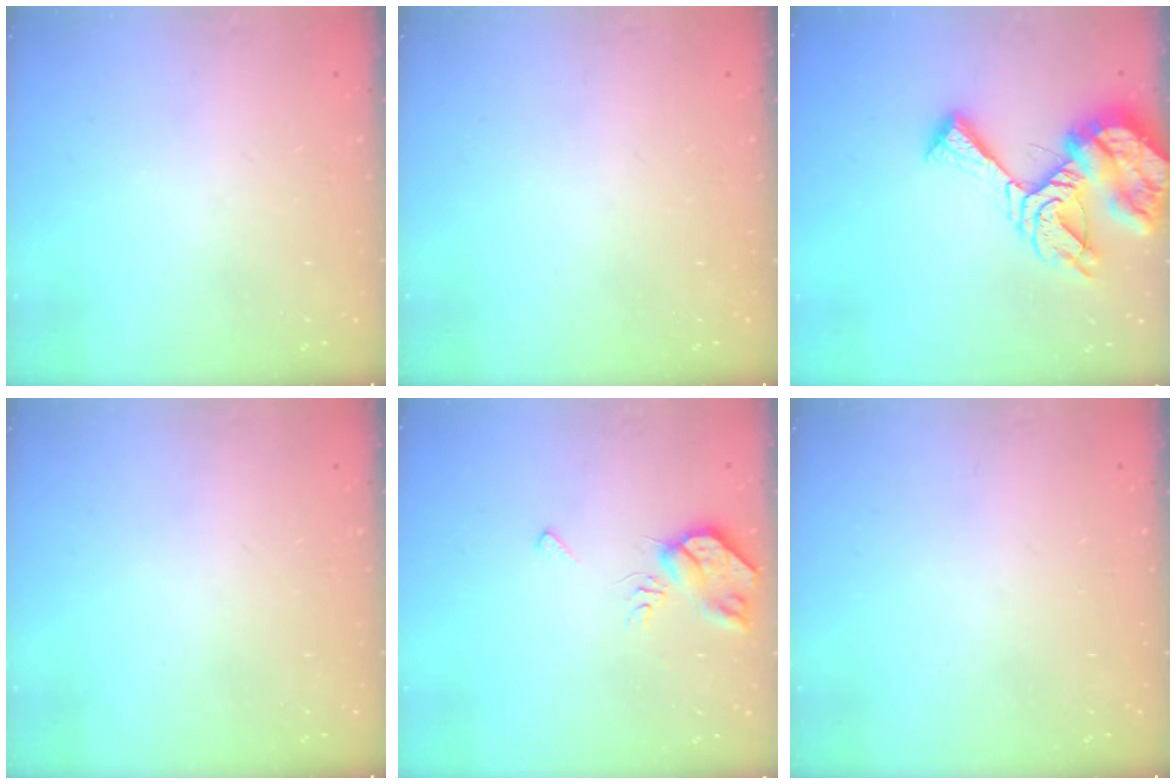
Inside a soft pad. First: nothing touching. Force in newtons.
{"total": 0.0}
{"total": 14.4, "press": 14.3, "slide": 1.7}
{"total": 0.0}
{"total": 7.4, "press": 7.4, "slide": 1.1}
{"total": 0.0}